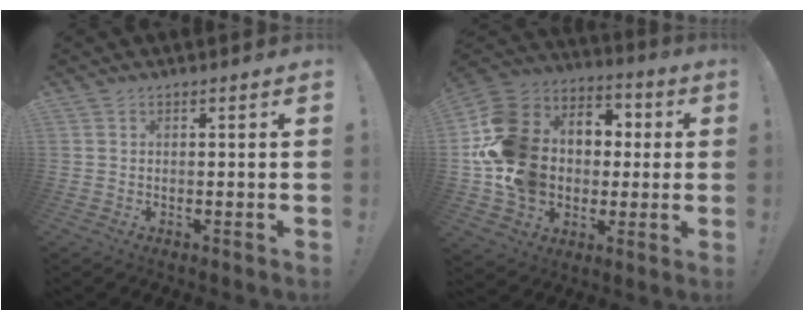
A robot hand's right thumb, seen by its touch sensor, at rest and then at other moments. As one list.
[{"total": 19.9, "force": [-0.2, 16.8, 10.7], "torque": [-0.203, 0.014, 0.030]}]